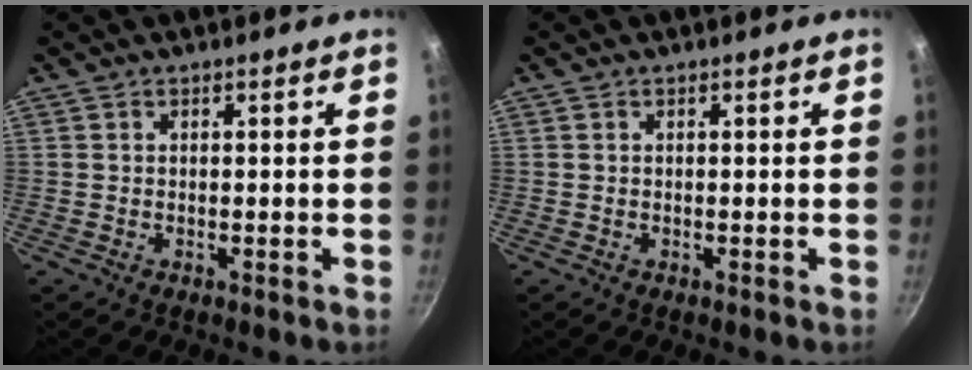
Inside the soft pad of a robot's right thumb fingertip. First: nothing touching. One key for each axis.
{"total": 0.0}